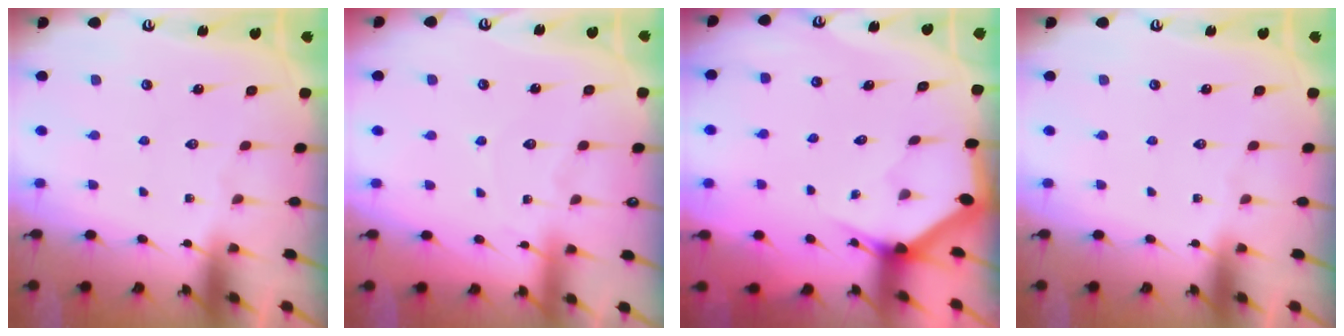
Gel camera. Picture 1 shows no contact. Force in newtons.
{"total": 3.4, "press": 3.4, "slide": 0.4}
{"total": 2.9, "press": 2.9, "slide": 0.0}
{"total": 0.0}